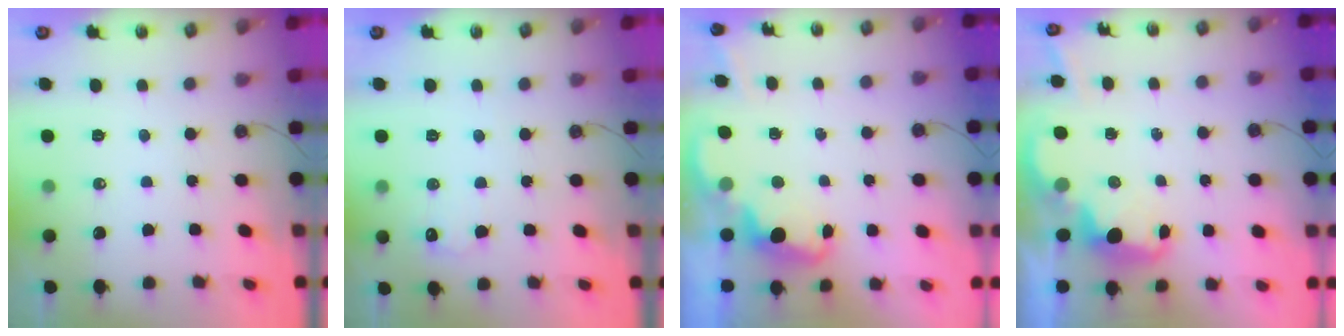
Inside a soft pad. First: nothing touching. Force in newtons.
{"total": 5.8, "press": 5.8, "slide": 0.9}
{"total": 2.3, "press": 2.2, "slide": 0.5}
{"total": 2.7, "press": 2.6, "slide": 0.4}